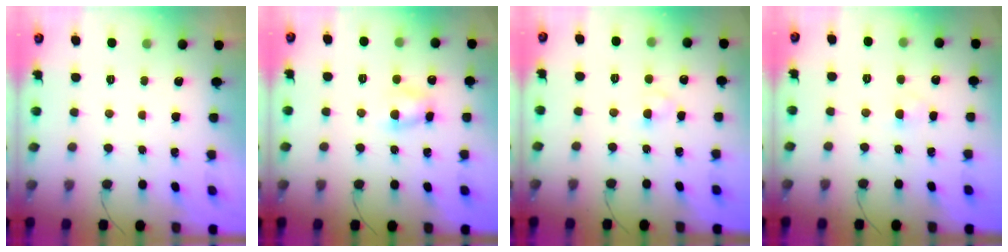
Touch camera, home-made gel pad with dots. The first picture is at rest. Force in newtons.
{"total": 4.8, "press": 4.8, "slide": 0.3}
{"total": 2.7, "press": 2.4, "slide": 1.1}
{"total": 1.8, "press": 1.6, "slide": 0.9}